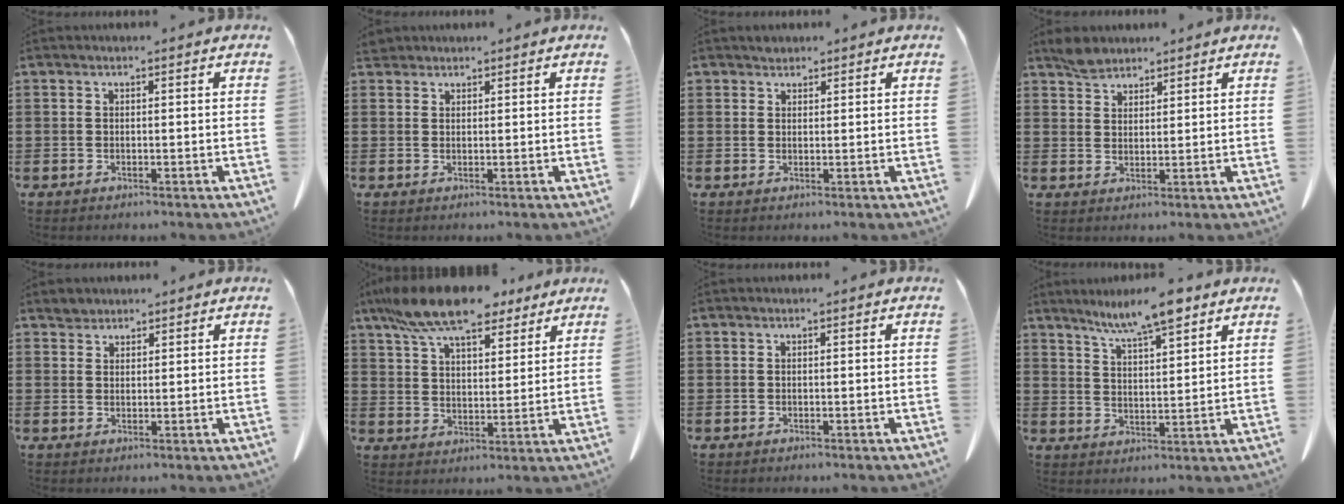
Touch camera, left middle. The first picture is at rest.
{"total": 1.7, "force": [1.6, 0.6, 0.4], "torque": [-0.014, 0.003, 0.032]}
{"total": 1.3, "force": [1.2, 0.5, 0.0], "torque": [-0.005, -0.001, 0.024]}
{"total": 3.1, "force": [2.8, 1.3, 0.8], "torque": [-0.024, 0.004, 0.054]}
{"total": 1.7, "force": [1.6, 0.6, 0.0], "torque": [-0.004, 0.002, 0.033]}
{"total": 11.1, "force": [9.1, 3.1, 5.5], "torque": [-0.130, -0.021, 0.169]}
{"total": 0.0}
{"total": 8.1, "force": [6.4, 1.2, 4.8], "torque": [-0.099, -0.015, 0.112]}